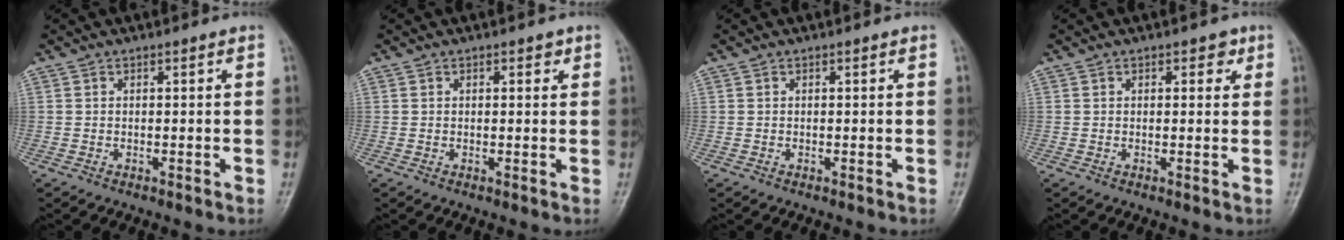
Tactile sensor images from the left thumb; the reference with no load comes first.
{"total": 1.6, "force": [0.8, 0.8, 1.1], "torque": [-0.006, -0.001, 0.008]}
{"total": 0.0}
{"total": 2.4, "force": [1.1, 1.4, 1.6], "torque": [-0.003, -0.001, 0.010]}